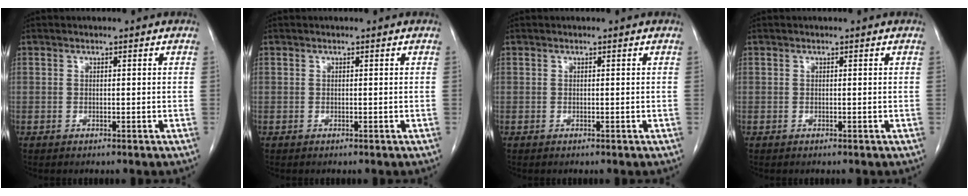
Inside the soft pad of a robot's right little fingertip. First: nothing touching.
{"total": 0.0}
{"total": 0.0}
{"total": 0.0}